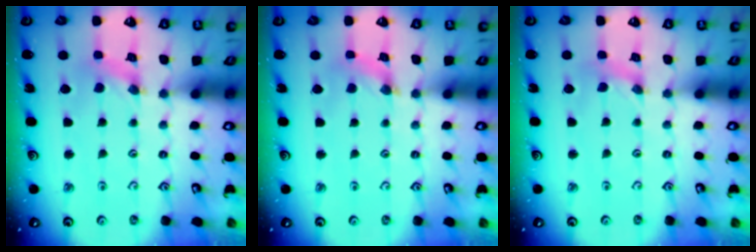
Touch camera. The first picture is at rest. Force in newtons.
{"total": 1.3, "press": 1.3, "slide": 0.3}
{"total": 0.0}